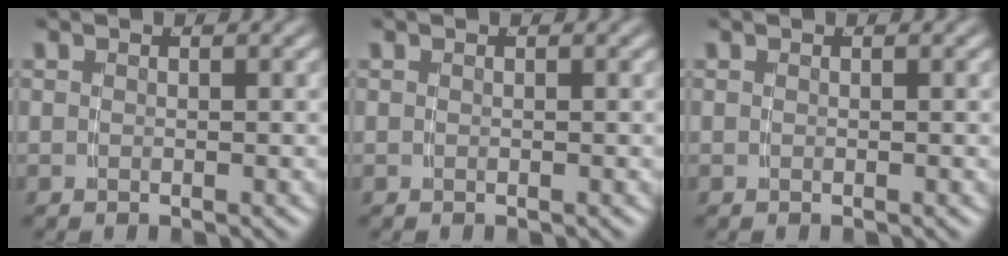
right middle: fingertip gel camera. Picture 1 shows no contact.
{"total": 0.0}
{"total": 0.0}